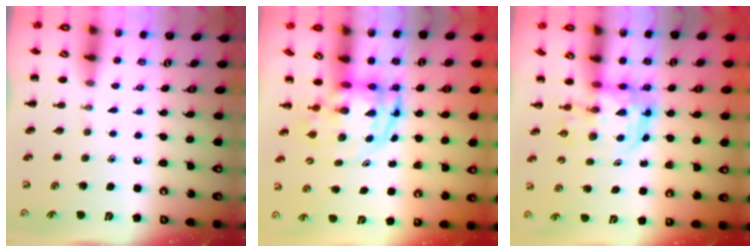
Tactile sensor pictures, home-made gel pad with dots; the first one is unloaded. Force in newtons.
{"total": 4.6, "press": 4.5, "slide": 0.9}
{"total": 4.8, "press": 4.6, "slide": 1.3}